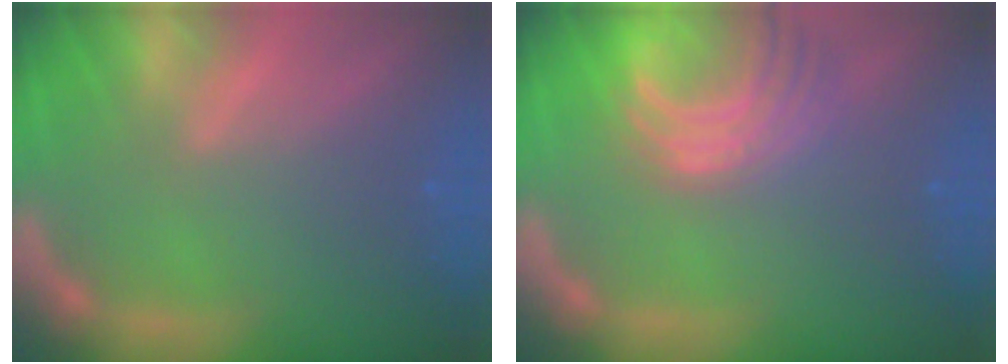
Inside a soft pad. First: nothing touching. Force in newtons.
{"total": 7.6}